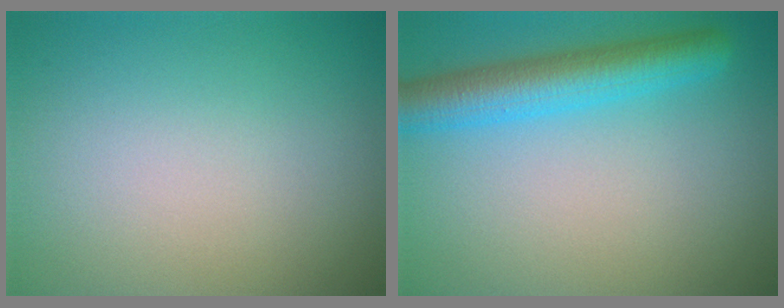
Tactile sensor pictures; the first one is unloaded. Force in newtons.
{"total": 5.2, "press": 5.2, "slide": 0.2}